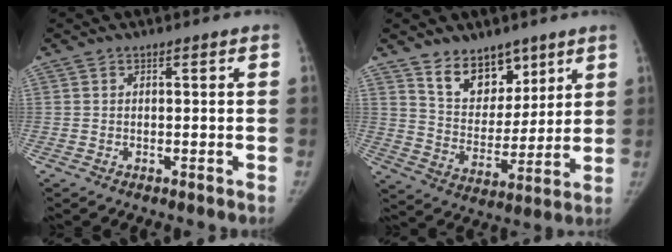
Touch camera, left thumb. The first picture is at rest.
{"total": 11.7, "force": [8.1, 7.0, 4.8], "torque": [-0.033, -0.059, 0.148]}